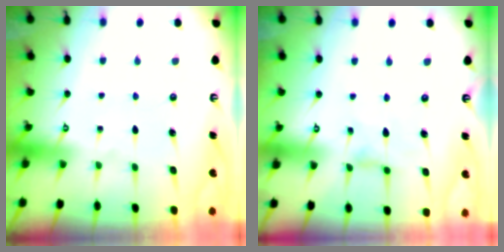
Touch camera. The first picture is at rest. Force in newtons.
{"total": 2.1, "press": 2.0, "slide": 0.4}